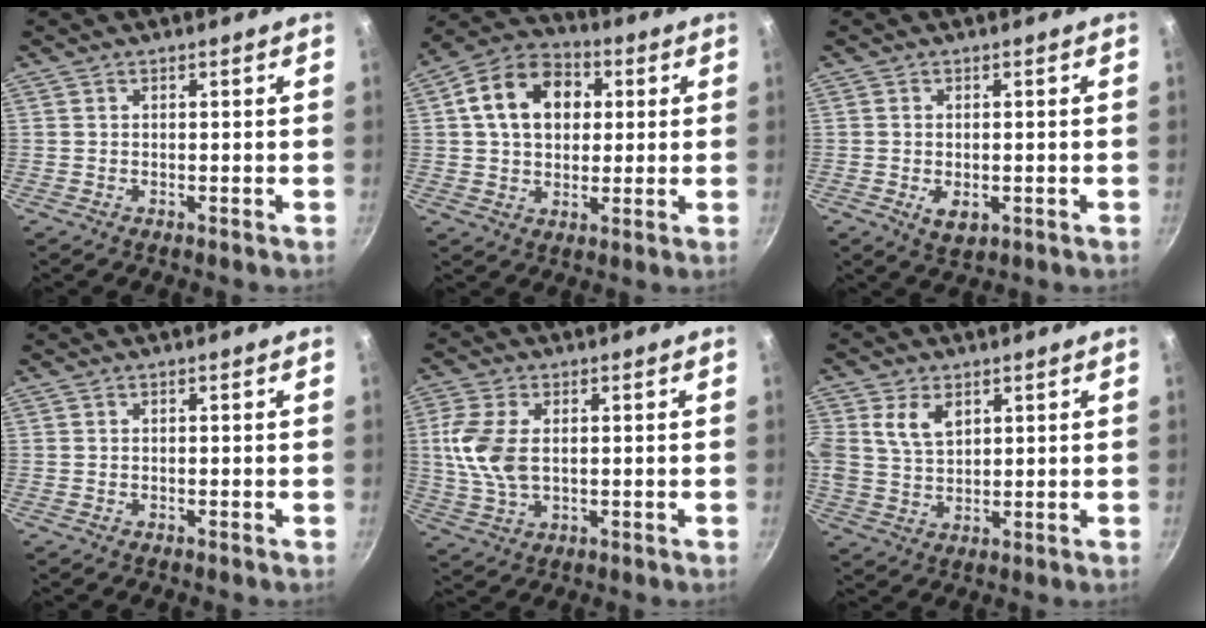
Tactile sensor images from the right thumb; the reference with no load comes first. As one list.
[{"total": 14.4, "force": [3.2, 10.6, 9.2], "torque": [-0.131, 0.020, 0.038]}, {"total": 4.0, "force": [-0.9, 2.4, 3.0], "torque": [-0.046, -0.009, -0.010]}, {"total": 0.0}, {"total": 9.6, "force": [1.0, 5.6, 7.8], "torque": [-0.165, -0.001, 0.020]}, {"total": 7.5, "force": [2.9, 5.1, 4.8], "torque": [-0.087, -0.007, 0.055]}]